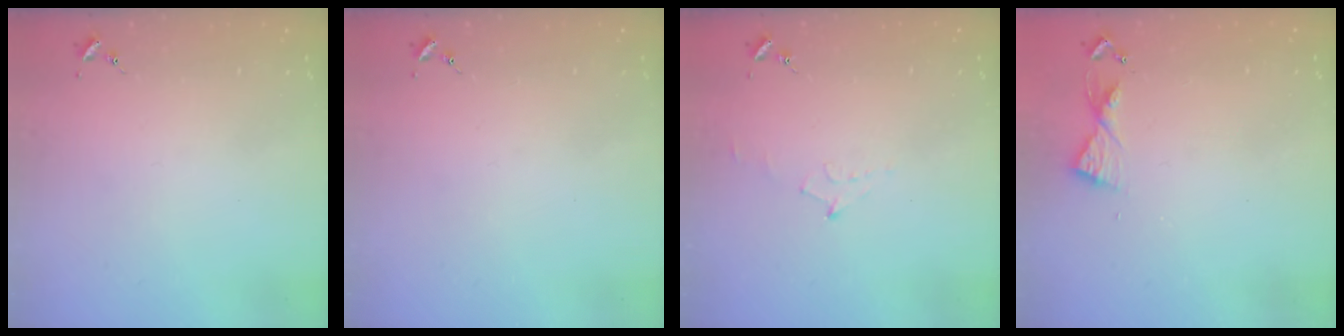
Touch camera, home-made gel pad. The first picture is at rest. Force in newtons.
{"total": 0.0}
{"total": 5.2, "press": 5.2, "slide": 0.6}
{"total": 5.5, "press": 5.4, "slide": 0.6}